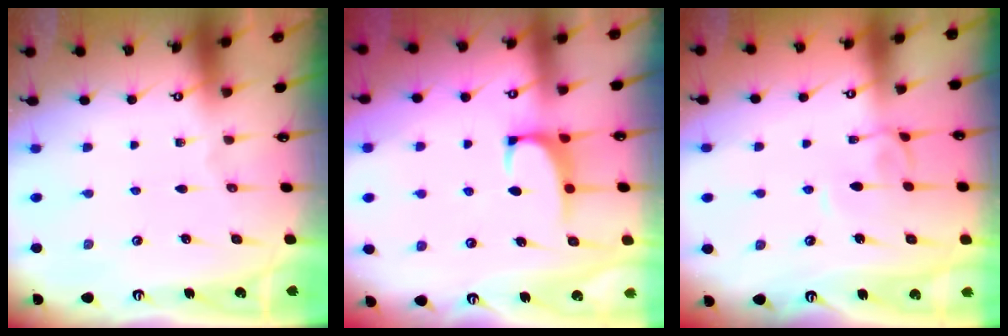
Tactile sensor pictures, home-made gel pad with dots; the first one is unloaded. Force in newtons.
{"total": 0.8, "press": 0.4, "slide": 0.7}
{"total": 0.7, "press": 0.6, "slide": 0.4}